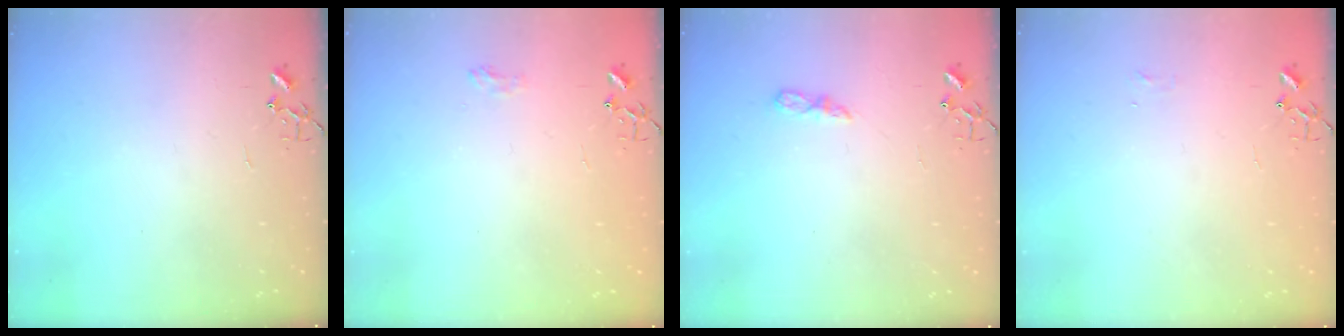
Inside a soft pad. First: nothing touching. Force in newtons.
{"total": 6.3, "press": 6.3, "slide": 0.8}
{"total": 4.6, "press": 4.6, "slide": 0.6}
{"total": 3.8, "press": 3.8, "slide": 0.6}